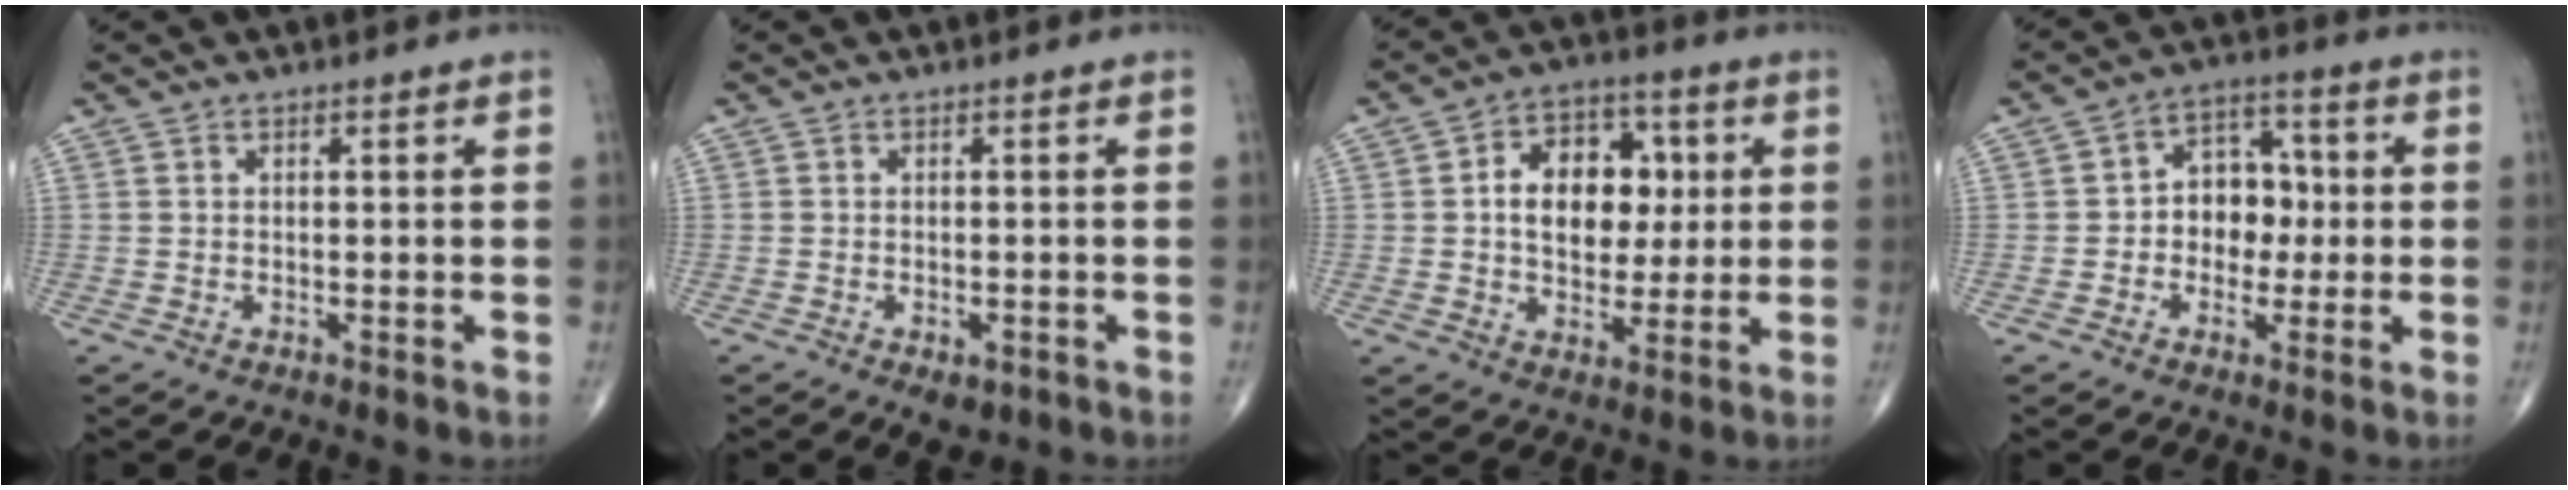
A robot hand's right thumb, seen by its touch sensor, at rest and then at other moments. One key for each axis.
{"total": 3.0, "fx": -1.4, "fy": 1.6, "fz": 2.1, "tx": -0.026, "ty": 0.003, "tz": -0.011}
{"total": 13.4, "fx": 1.7, "fy": 9.4, "fz": 9.4, "tx": -0.100, "ty": 0.013, "tz": 0.025}
{"total": 9.1, "fx": -0.4, "fy": 7.1, "fz": 5.8, "tx": -0.041, "ty": 0.030, "tz": -0.016}